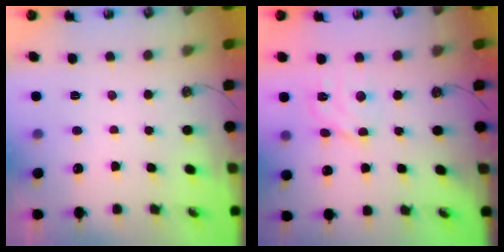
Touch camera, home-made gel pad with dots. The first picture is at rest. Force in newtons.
{"total": 8.3, "press": 8.3, "slide": 0.8}